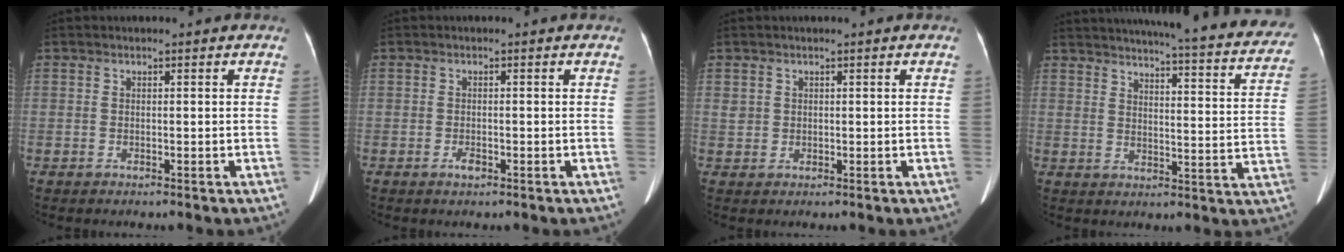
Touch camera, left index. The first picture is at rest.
{"total": 1.0, "force": [-0.8, 0.4, 0.5], "torque": [-0.006, -0.008, -0.012]}
{"total": 1.3, "force": [0.5, 1.2, 0.1], "torque": [0.009, 0.000, 0.006]}
{"total": 29.2, "force": [26.1, 2.8, 12.7], "torque": [-0.174, -0.082, 0.297]}